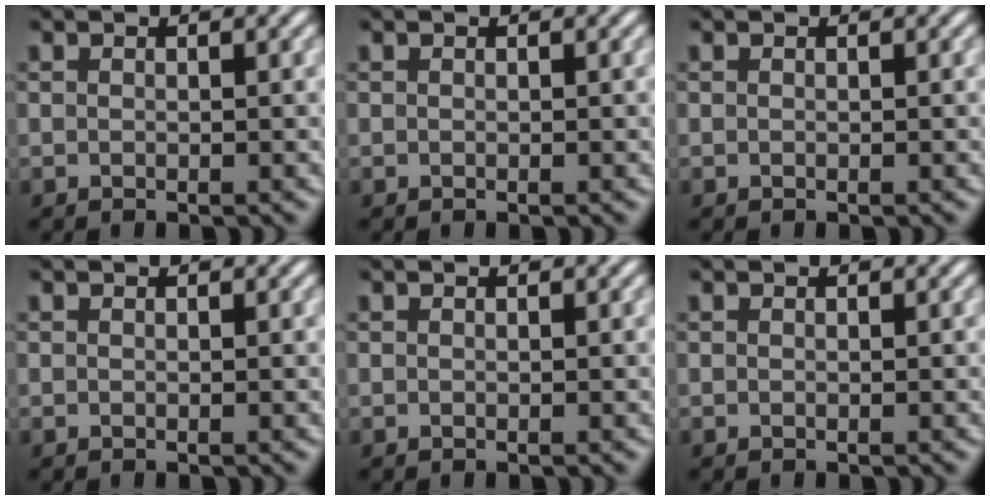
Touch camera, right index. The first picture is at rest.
{"total": 0.0}
{"total": 0.0}
{"total": 0.0}
{"total": 0.0}
{"total": 0.0}